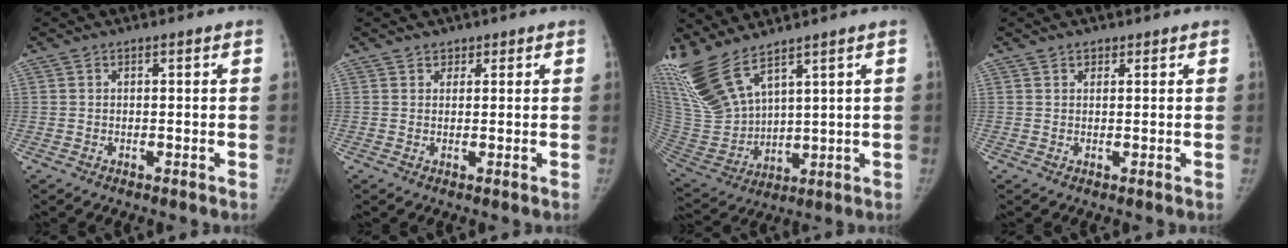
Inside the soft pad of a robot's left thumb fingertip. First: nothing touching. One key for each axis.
{"total": 1.4, "fx": 1.1, "fy": 0.9, "fz": -0.1, "tx": 0.016, "ty": -0.006, "tz": 0.014}
{"total": 14.2, "fx": 10.5, "fy": 4.5, "fz": 8.5, "tx": -0.180, "ty": -0.052, "tz": 0.231}
{"total": 1.2, "fx": 1.0, "fy": 0.6, "fz": 0.2, "tx": 0.002, "ty": -0.006, "tz": 0.017}